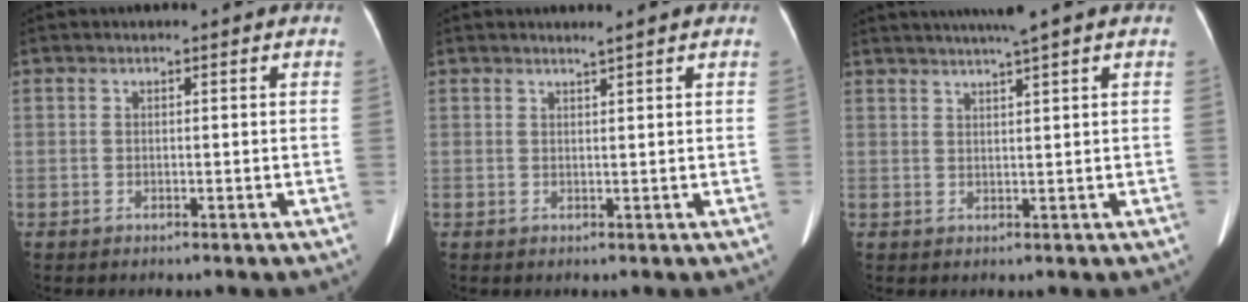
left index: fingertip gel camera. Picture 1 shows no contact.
{"total": 1.3, "force": [1.1, -0.4, 0.5], "torque": [-0.017, -0.002, 0.024]}
{"total": 5.6, "force": [4.6, -1.1, 3.1], "torque": [-0.050, 0.016, 0.070]}